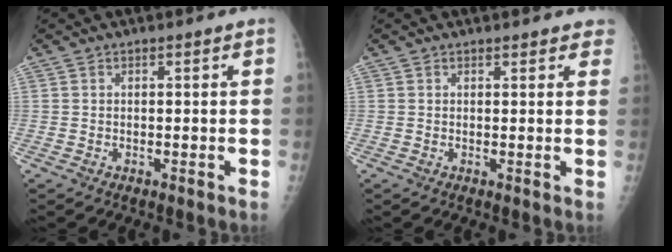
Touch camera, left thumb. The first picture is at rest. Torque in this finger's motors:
{"motor_torque": [-0.20, 0.13, -0.14, 0.16, 0.03]}